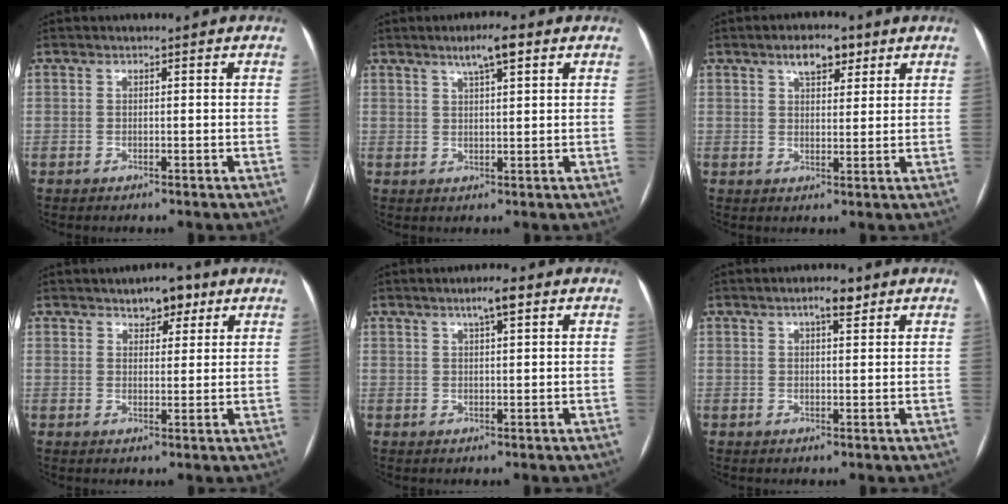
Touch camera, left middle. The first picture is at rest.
{"total": 4.9, "force": [3.0, 0.6, 3.9], "torque": [-0.068, 0.009, 0.048]}
{"total": 5.2, "force": [3.3, 2.2, 3.4], "torque": [-0.056, 0.008, 0.052]}
{"total": 4.6, "force": [3.0, 2.3, 2.5], "torque": [-0.033, 0.008, 0.045]}
{"total": 3.5, "force": [2.0, 0.4, 2.8], "torque": [-0.051, 0.007, 0.033]}
{"total": 3.4, "force": [2.1, 0.9, 2.5], "torque": [-0.045, 0.007, 0.031]}